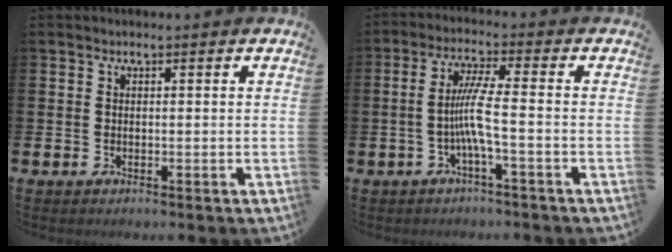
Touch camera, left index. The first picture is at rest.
{"total": 5.4, "force": [-1.4, -0.2, 5.2], "torque": [-0.100, -0.005, -0.033]}